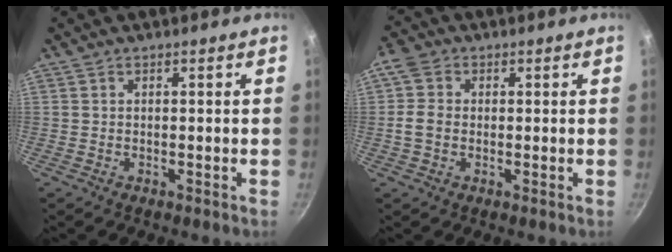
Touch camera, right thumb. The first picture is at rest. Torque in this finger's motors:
{"motor_torque": [-0.45, 1.42, 0.62, -0.47, 0.18]}